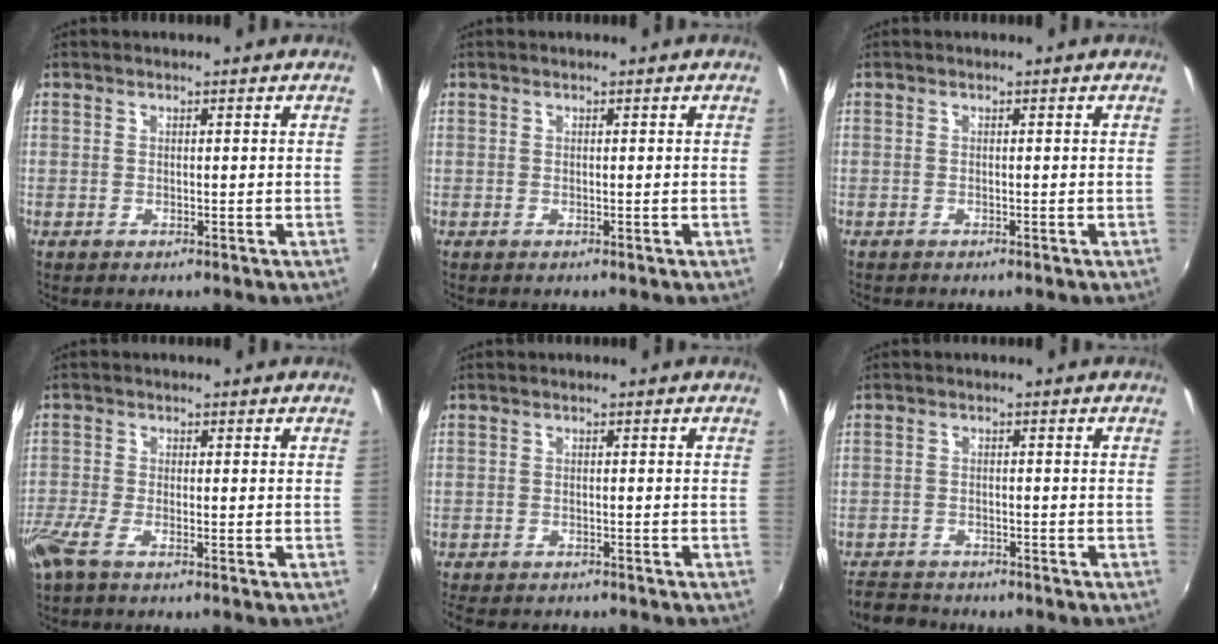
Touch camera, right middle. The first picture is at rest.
{"total": 0.0}
{"total": 0.0}
{"total": 4.1, "force": [-2.7, 0.8, 3.0], "torque": [-0.075, -0.013, -0.056]}
{"total": 5.7, "force": [-5.1, 1.6, 1.9], "torque": [-0.053, -0.019, -0.078]}
{"total": 5.3, "force": [-5.0, 1.7, 0.9], "torque": [-0.038, -0.007, -0.086]}